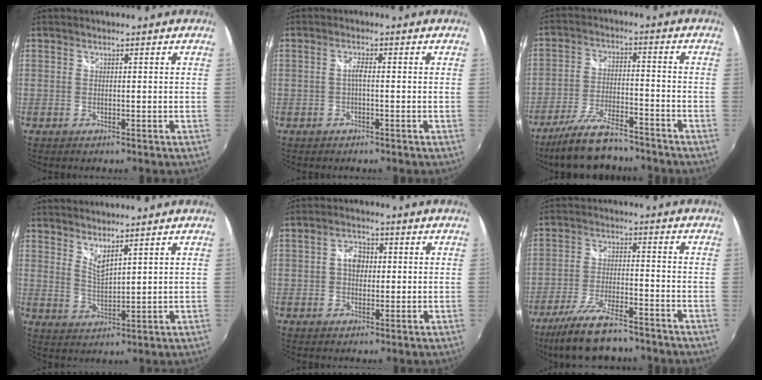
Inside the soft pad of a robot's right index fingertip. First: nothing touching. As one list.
[{"total": 1.5, "force": [-0.4, 0.3, 1.4], "torque": [-0.028, 0.004, -0.009]}, {"total": 13.3, "force": [-11.2, 3.5, 6.4], "torque": [-0.144, -0.015, -0.191]}, {"total": 4.0, "force": [3.4, 0.5, 2.1], "torque": [-0.036, -0.008, 0.058]}, {"total": 4.2, "force": [0.3, 3.2, 2.8], "torque": [-0.045, 0.011, 0.004]}, {"total": 13.5, "force": [-11.0, 3.3, 7.0], "torque": [-0.158, -0.019, -0.188]}]